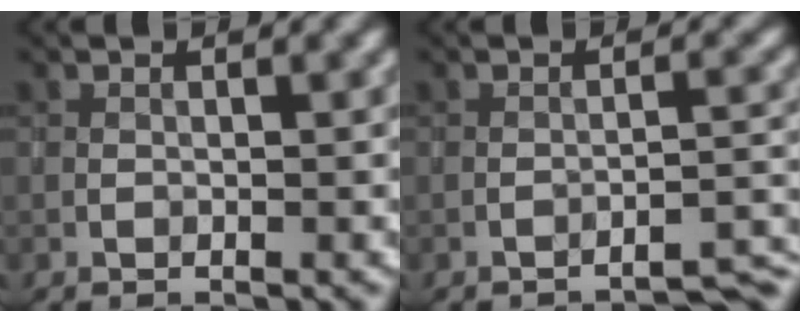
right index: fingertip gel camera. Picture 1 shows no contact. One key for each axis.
{"total": 3.1, "fx": -2.9, "fy": 0.1, "fz": 1.2, "tx": -0.009, "ty": 0.009, "tz": -0.043}